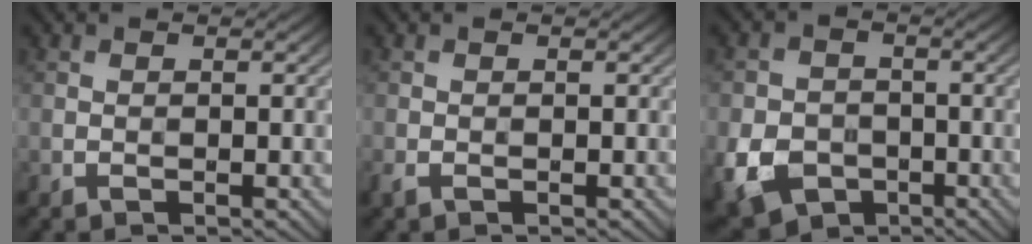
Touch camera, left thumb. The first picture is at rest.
{"total": 1.2, "force": [-0.9, 0.4, 0.7], "torque": [-0.022, -0.007, -0.015]}
{"total": 7.1, "force": [-2.8, 5.7, 3.2], "torque": [-0.084, -0.027, -0.050]}